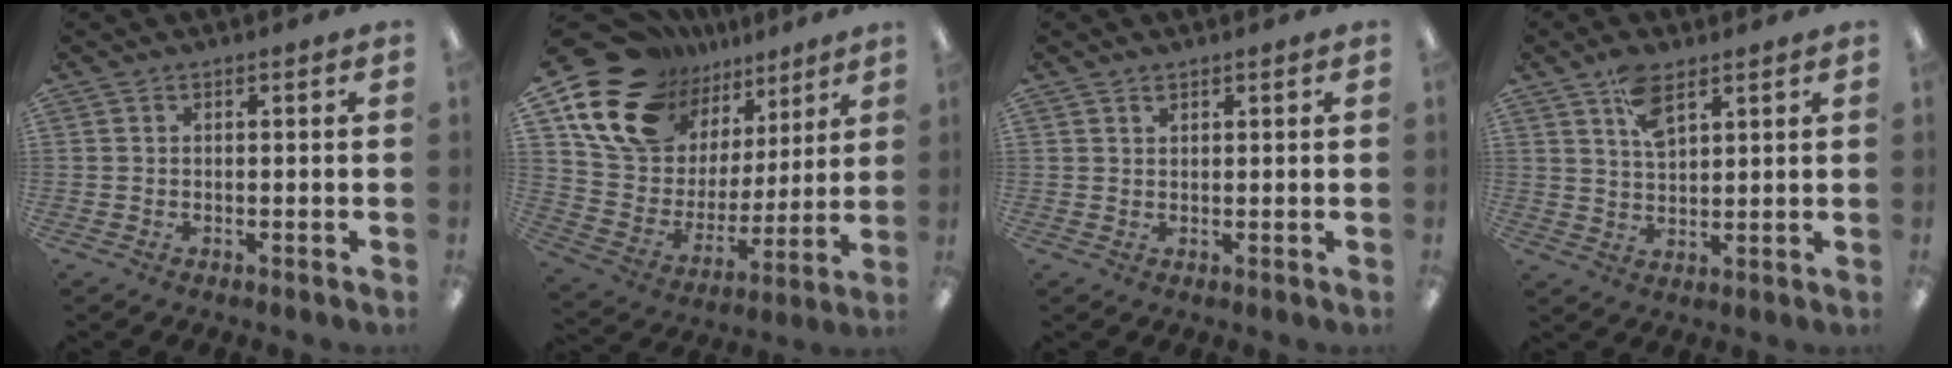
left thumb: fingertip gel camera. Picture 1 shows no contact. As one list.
[{"total": 19.1, "force": [12.9, 12.0, 7.1], "torque": [-0.153, -0.078, 0.250]}, {"total": 1.1, "force": [0.9, 0.5, 0.2], "torque": [-0.006, -0.001, 0.018]}, {"total": 7.1, "force": [4.3, 3.5, 4.5], "torque": [-0.075, -0.009, 0.075]}]